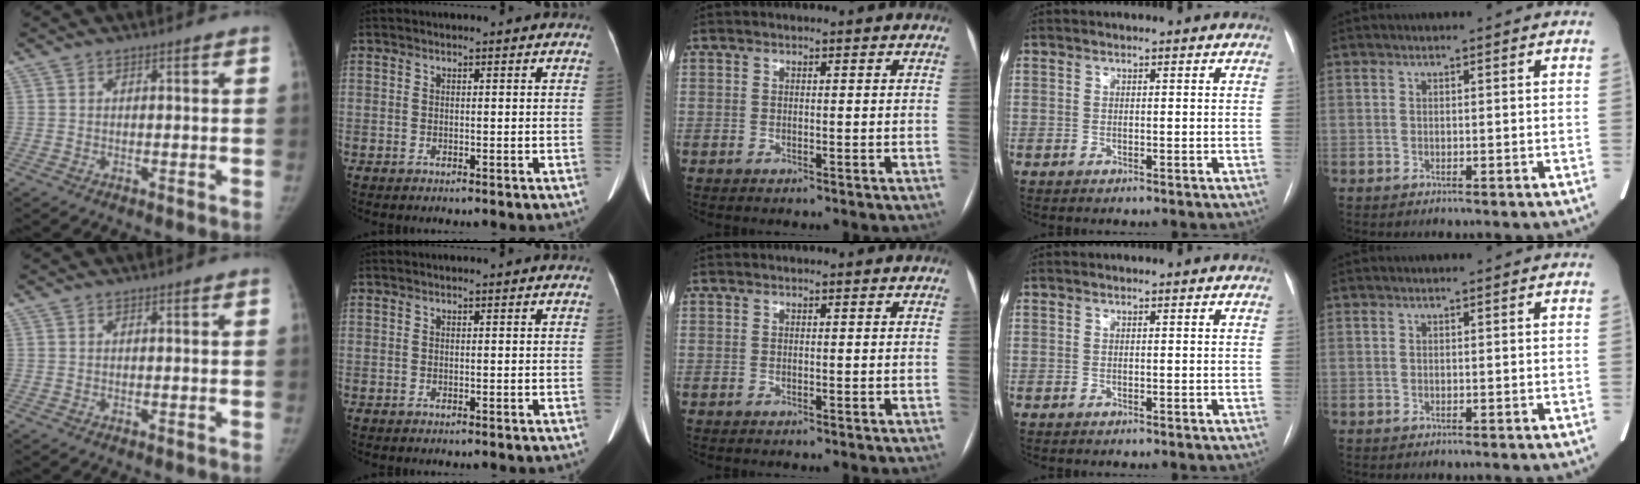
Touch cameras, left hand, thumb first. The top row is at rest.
{}